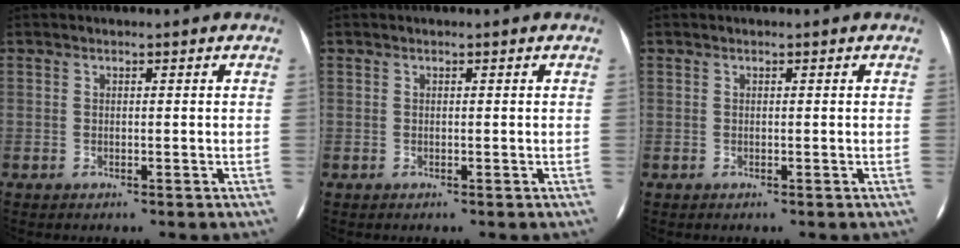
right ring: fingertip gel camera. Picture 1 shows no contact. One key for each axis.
{"total": 0.0}
{"total": 0.0}